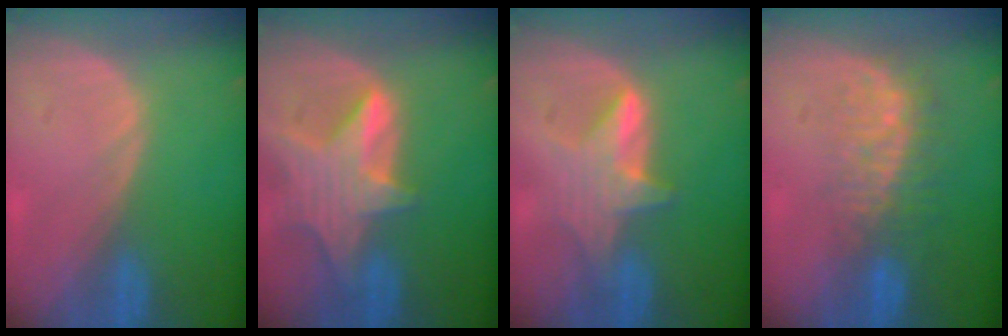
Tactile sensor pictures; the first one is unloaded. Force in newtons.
{"total": 8.4, "press": 7.4, "slide": 4.0}
{"total": 5.5, "press": 5.5, "slide": 0.2}
{"total": 8.3, "press": 7.4, "slide": 3.7}